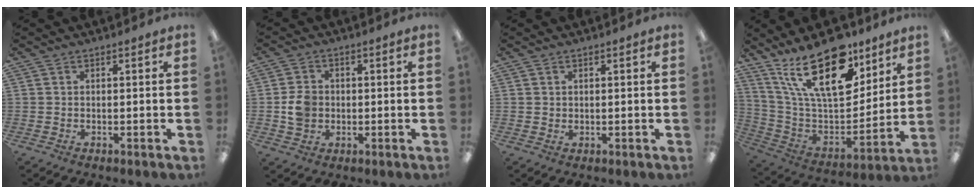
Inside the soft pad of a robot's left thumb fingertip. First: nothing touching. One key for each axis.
{"total": 5.5, "fx": -0.3, "fy": 4.8, "fz": 2.8, "tx": -0.035, "ty": 0.006, "tz": -0.005}
{"total": 1.0, "fx": 0.6, "fy": 0.8, "fz": 0.2, "tx": -0.005, "ty": 0.002, "tz": 0.010}
{"total": 25.9, "fx": 15.6, "fy": 11.7, "fz": 17.0, "tx": -0.330, "ty": -0.090, "tz": 0.273}